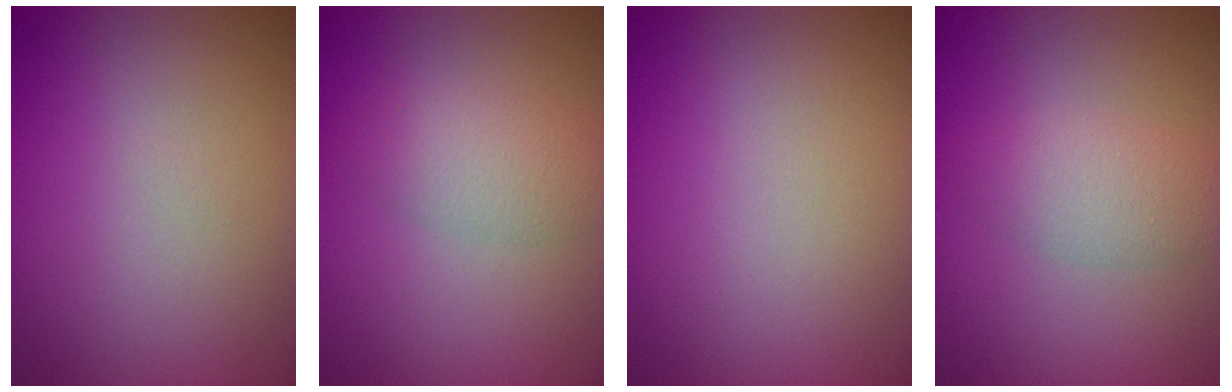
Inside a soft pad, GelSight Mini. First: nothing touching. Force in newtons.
{"total": 3.2, "press": 3.2, "slide": 0.2}
{"total": 0.0}
{"total": 3.0, "press": 3.0, "slide": 0.2}